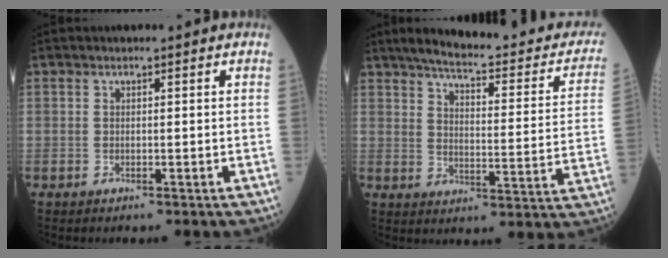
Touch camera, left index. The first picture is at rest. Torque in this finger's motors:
{"motor_torque": [0.47, -1.66, -0.06, 0.04]}